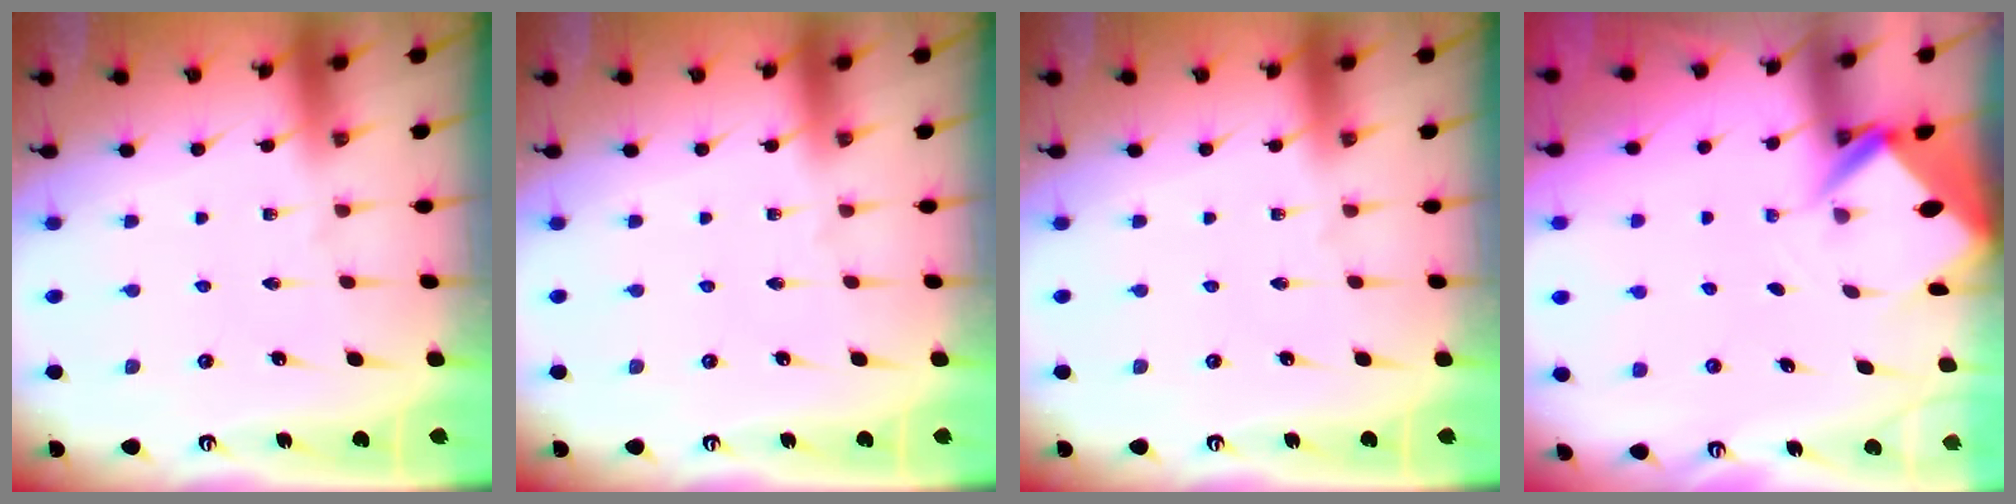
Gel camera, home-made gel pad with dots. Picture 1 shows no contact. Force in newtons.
{"total": 0.0}
{"total": 0.0}
{"total": 3.4, "press": 3.4, "slide": 0.3}